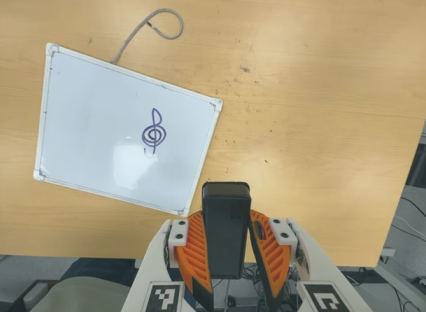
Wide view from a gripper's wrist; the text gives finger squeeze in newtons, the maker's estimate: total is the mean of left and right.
{"total": 8.2, "left": 6.6, "right": 9.8}